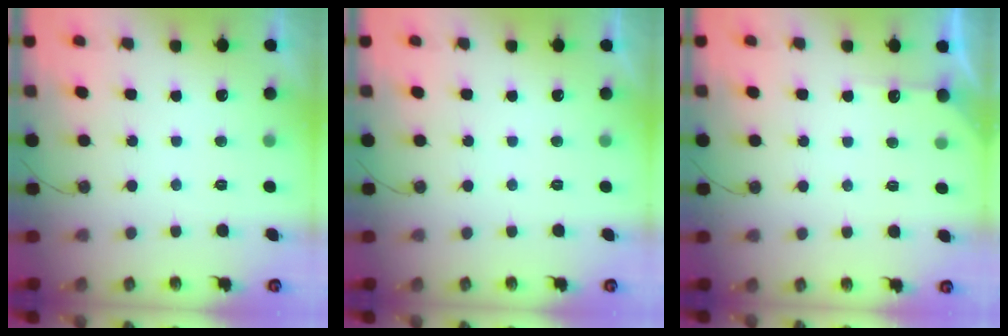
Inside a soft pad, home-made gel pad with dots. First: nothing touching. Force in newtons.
{"total": 0.0}
{"total": 4.9, "press": 4.9, "slide": 0.5}